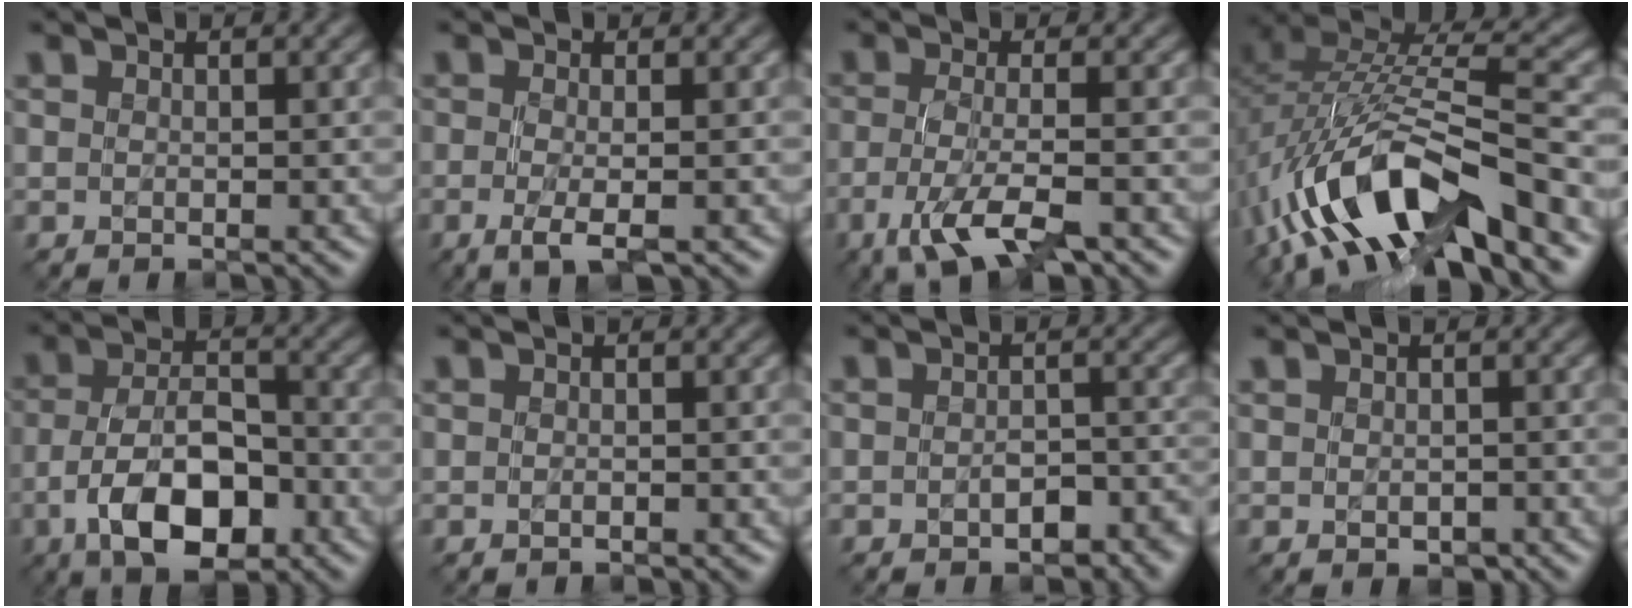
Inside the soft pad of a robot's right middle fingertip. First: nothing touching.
{"total": 2.9, "force": [-0.9, 0.7, 2.7], "torque": [-0.052, -0.007, -0.019]}
{"total": 5.5, "force": [-3.0, 1.5, 4.4], "torque": [-0.091, -0.013, -0.061]}
{"total": 13.8, "force": [-6.1, 5.0, 11.4], "torque": [-0.216, 0.006, -0.109]}
{"total": 8.5, "force": [-3.6, 4.1, 6.5], "torque": [-0.119, 0.000, -0.066]}
{"total": 0.7, "force": [-0.3, 0.1, 0.6], "torque": [-0.008, -0.001, -0.004]}
{"total": 3.1, "force": [-1.3, 1.7, 2.3], "torque": [-0.033, 0.000, -0.015]}
{"total": 1.2, "force": [-0.3, 0.6, 1.0], "torque": [-0.018, -0.005, -0.001]}